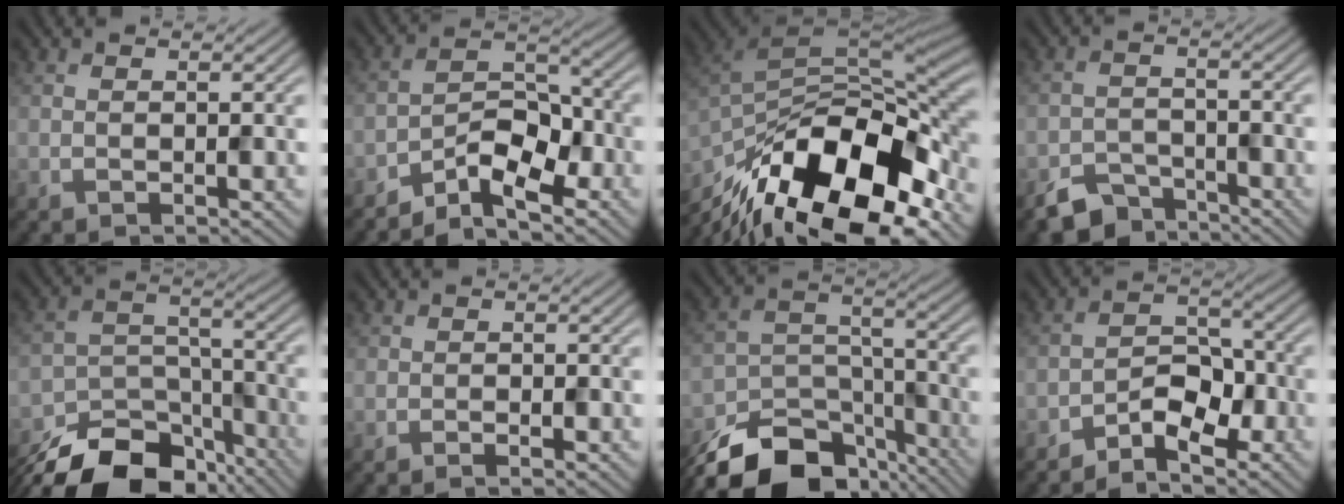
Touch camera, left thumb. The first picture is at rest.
{"total": 6.5, "force": [-4.7, 2.4, 3.8], "torque": [-0.060, 0.013, -0.097]}
{"total": 18.7, "force": [-10.6, 8.3, 12.9], "torque": [-0.256, -0.025, -0.175]}
{"total": 5.0, "force": [-4.1, 2.3, 1.5], "torque": [-0.025, -0.007, -0.080]}
{"total": 14.1, "force": [-11.2, 6.5, 5.6], "torque": [-0.112, -0.025, -0.178]}
{"total": 1.0, "force": [-0.5, 0.6, 0.5], "torque": [-0.005, -0.003, -0.011]}
{"total": 15.4, "force": [-11.7, 7.4, 6.8], "torque": [-0.150, -0.037, -0.180]}
{"total": 5.2, "force": [-3.5, 2.3, 3.1], "torque": [-0.047, 0.015, -0.071]}